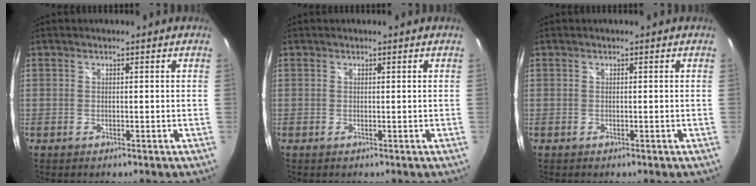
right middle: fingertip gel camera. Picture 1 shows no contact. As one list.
[{"total": 0.0}, {"total": 0.0}]